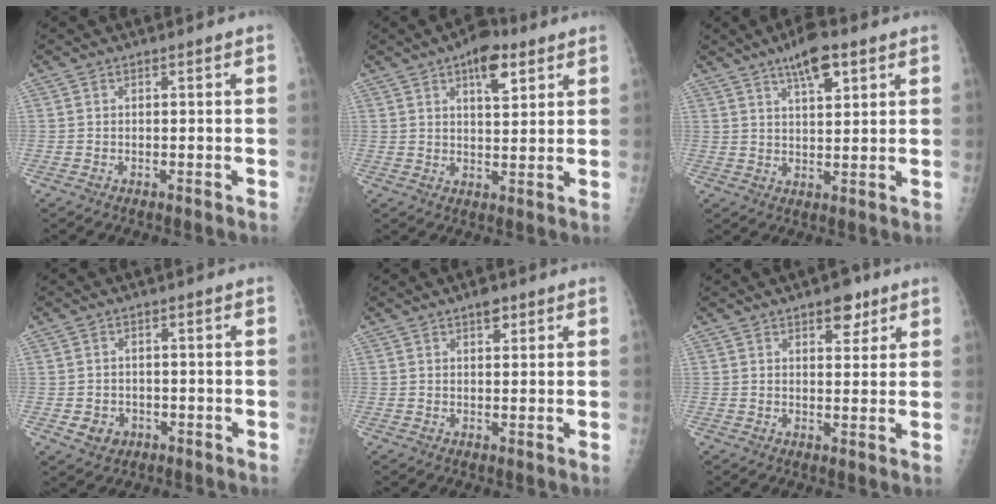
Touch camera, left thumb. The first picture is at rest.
{"total": 7.7, "force": [4.1, 3.4, 5.6], "torque": [-0.062, -0.017, 0.058]}
{"total": 7.9, "force": [4.6, 2.6, 5.9], "torque": [-0.082, -0.019, 0.074]}
{"total": 3.4, "force": [-1.2, 2.9, 1.1], "torque": [-0.005, 0.004, -0.009]}
{"total": 2.5, "force": [1.6, 1.2, 1.5], "torque": [-0.011, -0.007, 0.024]}
{"total": 4.8, "force": [2.9, 2.4, 2.9], "torque": [-0.015, -0.015, 0.038]}